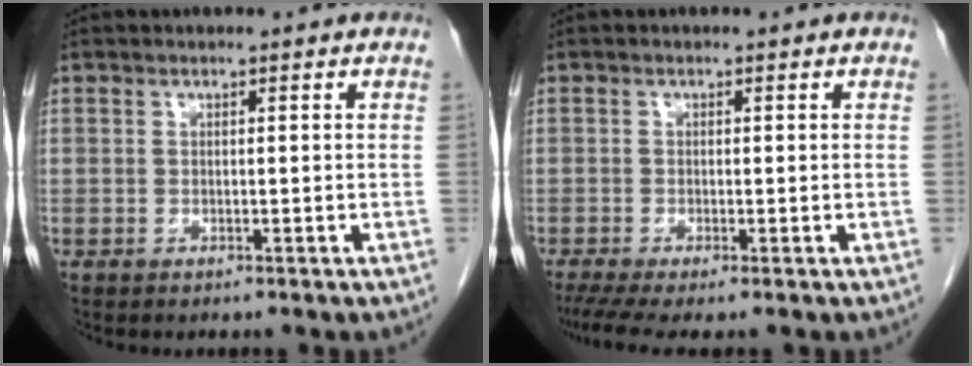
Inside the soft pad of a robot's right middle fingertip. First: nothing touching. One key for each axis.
{"total": 4.2, "fx": -2.9, "fy": 0.3, "fz": 2.9, "tx": -0.052, "ty": -0.013, "tz": -0.054}